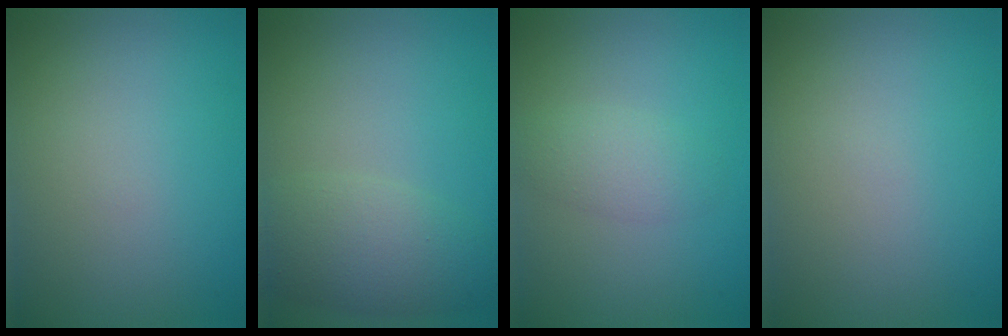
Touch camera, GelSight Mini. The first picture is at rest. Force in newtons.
{"total": 4.3, "press": 4.3, "slide": 0.2}
{"total": 1.5, "press": 1.5, "slide": 0.0}
{"total": 0.0}